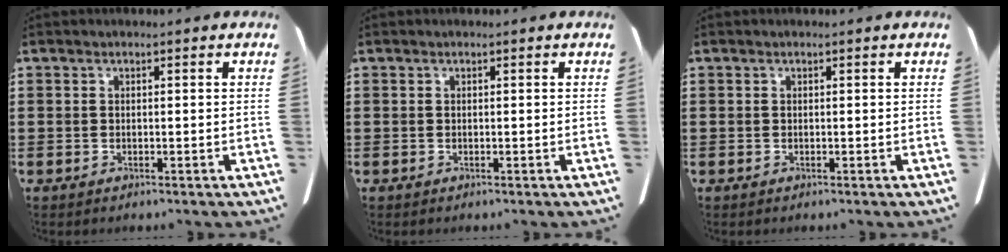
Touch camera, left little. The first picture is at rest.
{"total": 0.0}
{"total": 0.0}